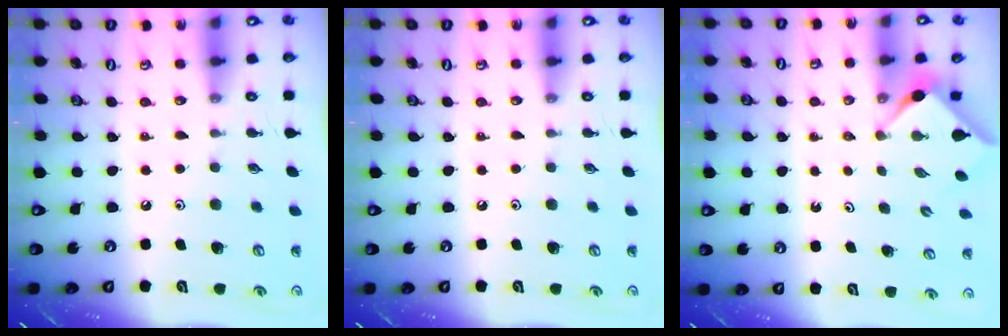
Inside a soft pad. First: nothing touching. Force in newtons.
{"total": 0.0}
{"total": 3.1, "press": 3.1, "slide": 0.2}